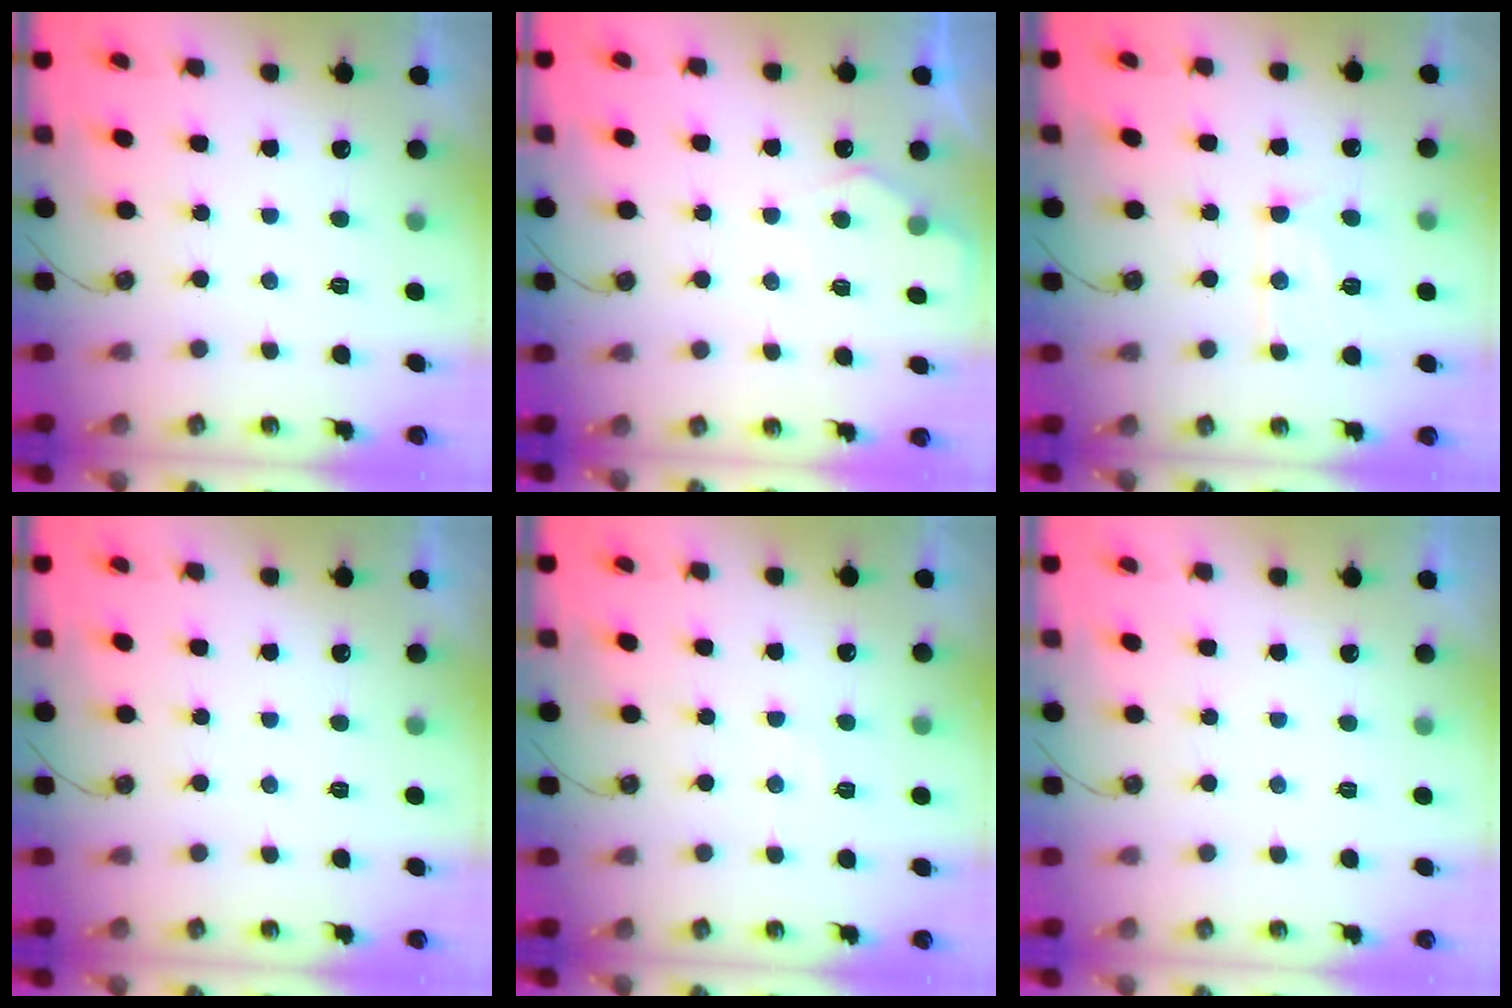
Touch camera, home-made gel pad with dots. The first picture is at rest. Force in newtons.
{"total": 4.4, "press": 4.4, "slide": 0.6}
{"total": 10.8, "press": 10.8, "slide": 1.0}
{"total": 0.0}
{"total": 5.1, "press": 5.0, "slide": 0.9}
{"total": 0.0}